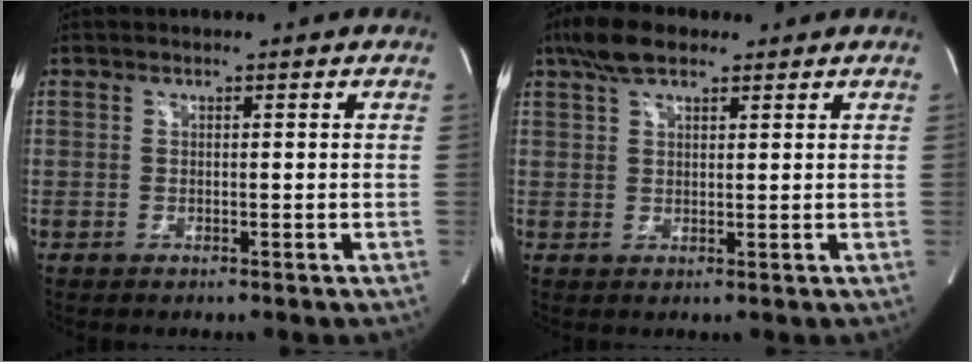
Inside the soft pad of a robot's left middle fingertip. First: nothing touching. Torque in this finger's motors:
{"motor_torque": [0.55, -0.21, -0.11, 0.06]}